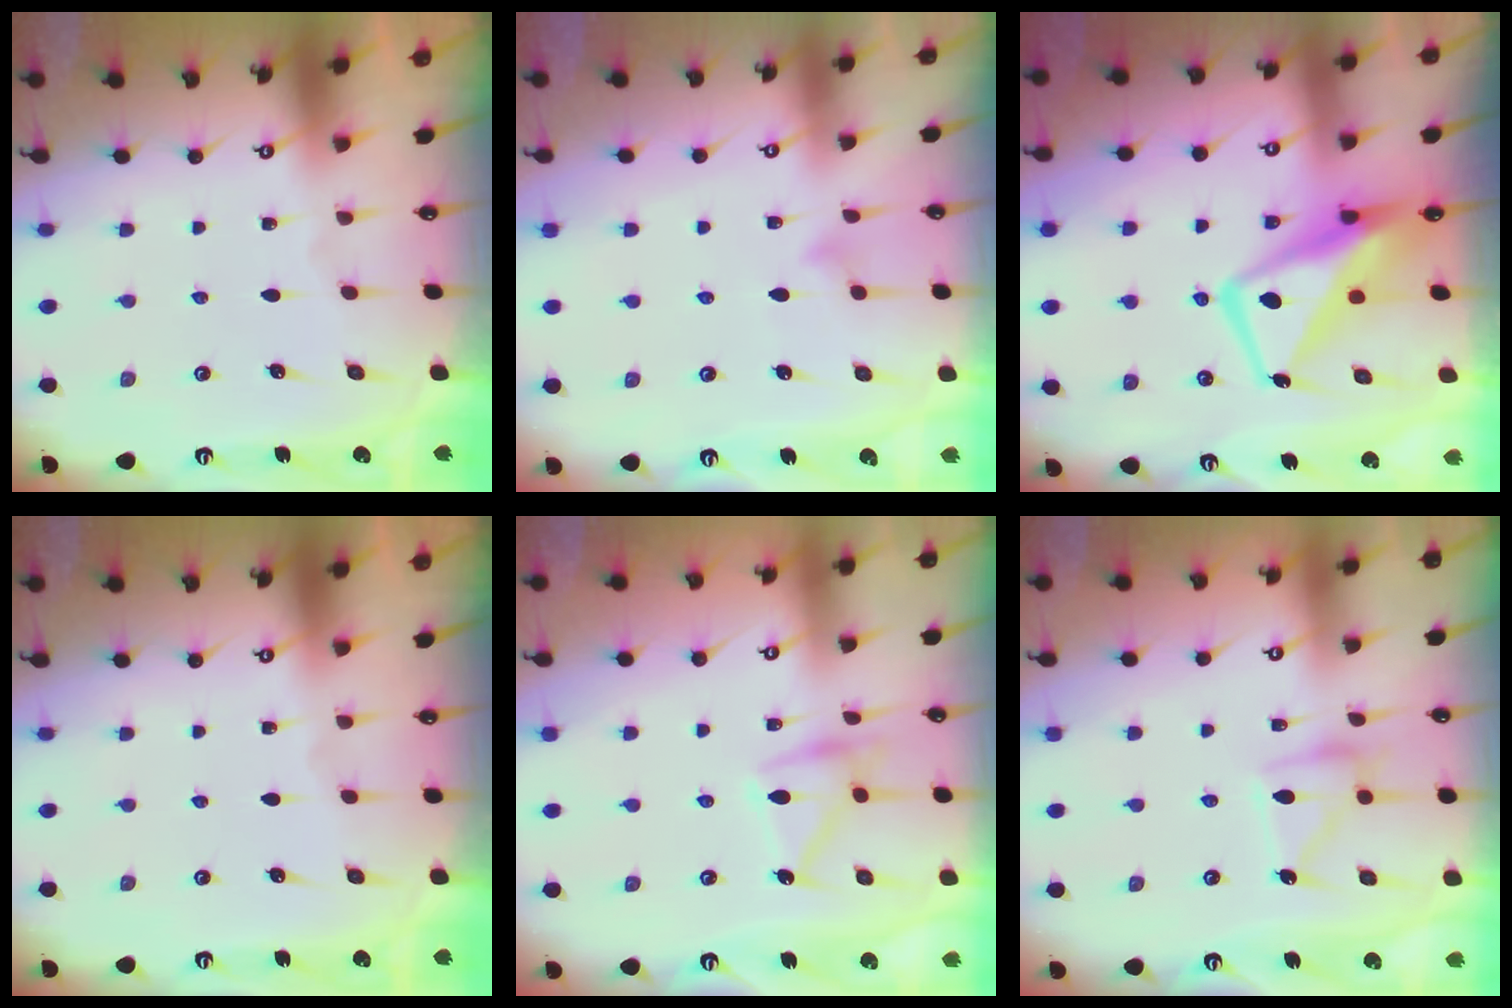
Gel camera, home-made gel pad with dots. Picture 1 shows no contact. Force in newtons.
{"total": 7.0, "press": 7.0, "slide": 0.4}
{"total": 12.0, "press": 11.9, "slide": 1.4}
{"total": 0.0}
{"total": 13.2, "press": 13.2, "slide": 0.2}
{"total": 11.6, "press": 11.5, "slide": 0.8}